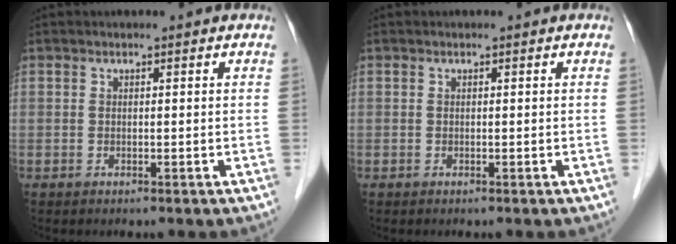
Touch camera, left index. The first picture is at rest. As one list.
[{"total": 0.0}]